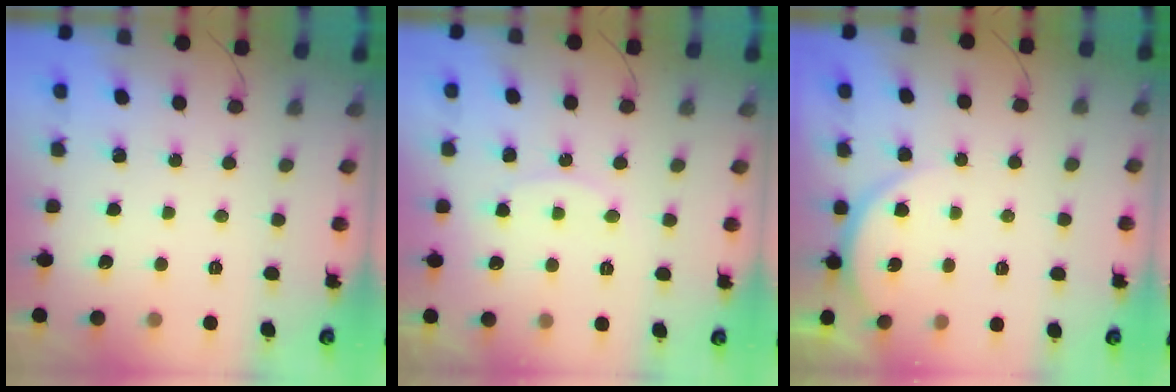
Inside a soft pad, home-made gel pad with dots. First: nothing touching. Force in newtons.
{"total": 8.2, "press": 8.1, "slide": 0.5}
{"total": 5.2, "press": 5.1, "slide": 0.6}